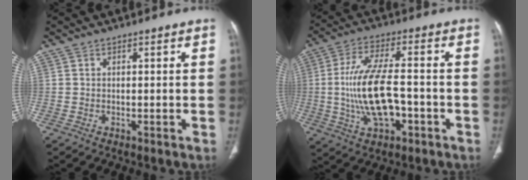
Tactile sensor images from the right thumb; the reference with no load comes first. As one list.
[{"total": 14.5, "force": [-2.3, 6.5, 12.8], "torque": [-0.252, 0.020, -0.037]}]